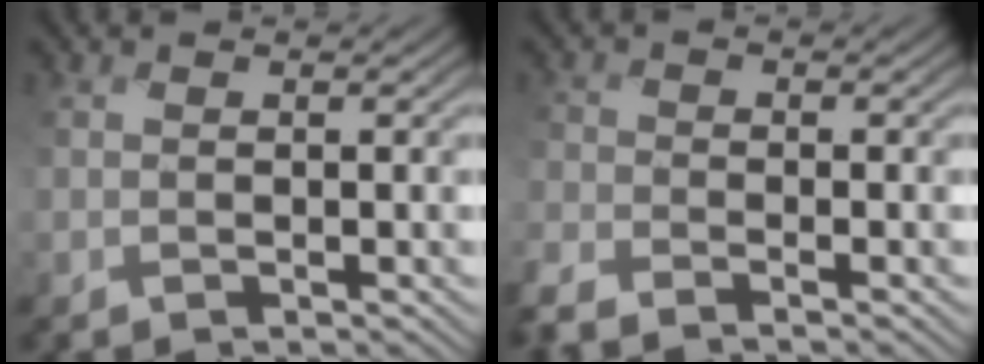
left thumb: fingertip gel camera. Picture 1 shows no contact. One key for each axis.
{"total": 4.2, "fx": -3.7, "fy": 0.9, "fz": 1.8, "tx": -0.045, "ty": -0.017, "tz": -0.084}